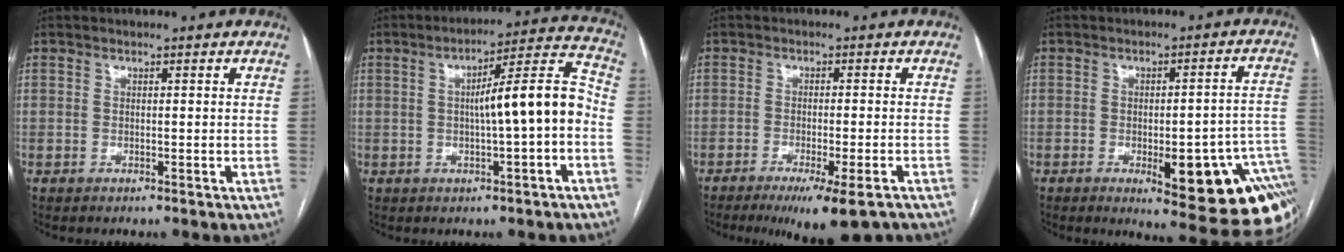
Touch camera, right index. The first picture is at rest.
{"total": 11.0, "force": [-1.2, 0.6, 10.9], "torque": [-0.159, 0.031, -0.018]}
{"total": 10.8, "force": [-8.1, 0.9, 7.1], "torque": [-0.091, -0.020, -0.118]}
{"total": 18.4, "force": [-7.3, 4.6, 16.2], "torque": [-0.093, 0.016, -0.080]}